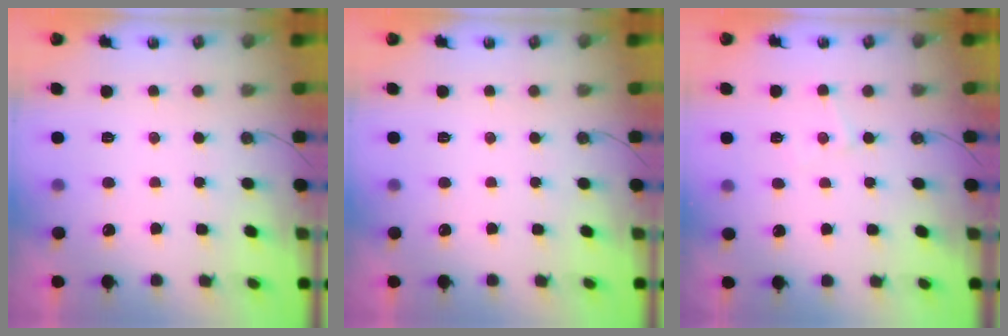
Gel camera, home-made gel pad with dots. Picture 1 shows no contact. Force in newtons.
{"total": 0.0}
{"total": 4.6, "press": 4.6, "slide": 0.3}